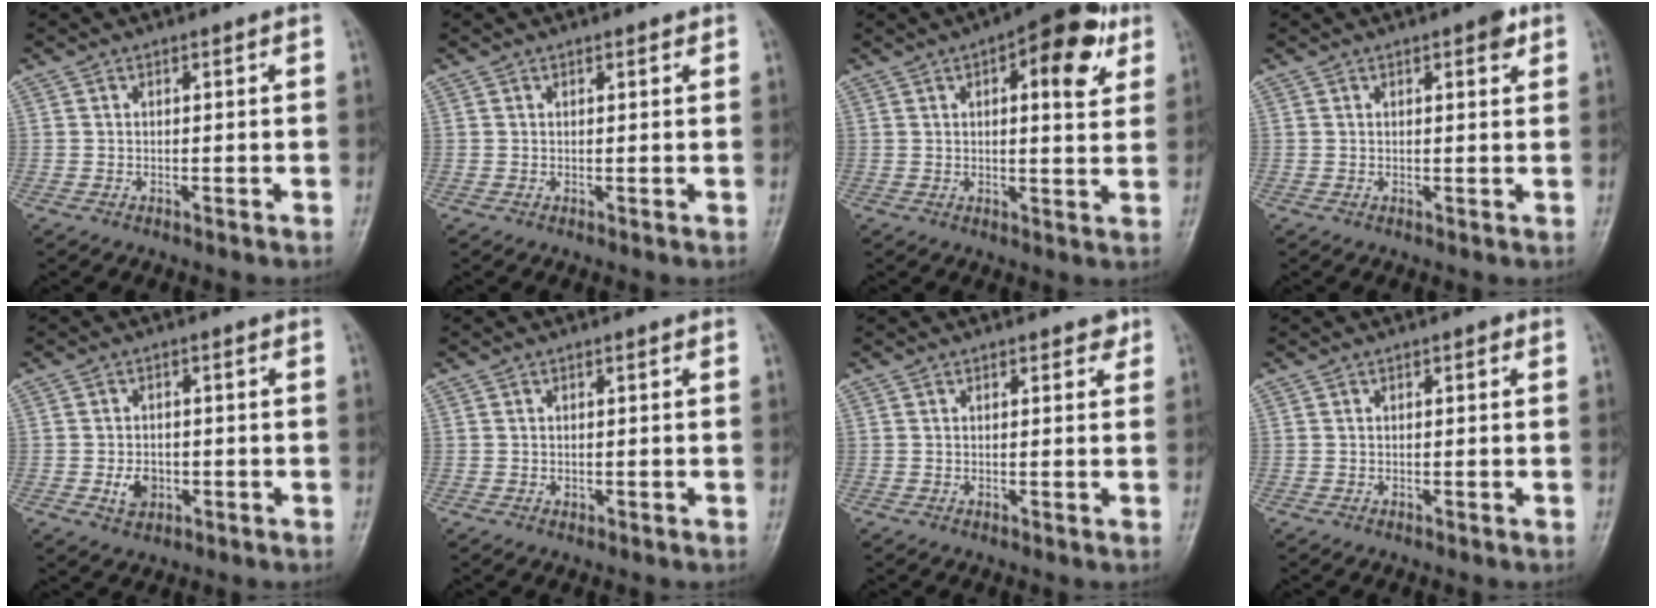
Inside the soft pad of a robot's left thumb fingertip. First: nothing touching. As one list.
[{"total": 0.9, "force": [0.6, 0.4, 0.6], "torque": [-0.007, -0.002, 0.007]}, {"total": 12.2, "force": [5.1, 4.7, 10.1], "torque": [-0.106, -0.003, 0.059]}, {"total": 2.8, "force": [1.5, 0.9, 2.1], "torque": [-0.022, -0.004, 0.016]}, {"total": 4.0, "force": [-1.0, 3.0, 2.4], "torque": [-0.031, 0.002, -0.015]}, {"total": 0.6, "force": [0.1, 0.5, 0.3], "torque": [-0.001, 0.000, 0.000]}, {"total": 1.7, "force": [1.2, 0.9, 0.9], "torque": [0.003, -0.004, 0.010]}, {"total": 0.8, "force": [0.3, 0.4, 0.7], "torque": [-0.008, 0.002, 0.003]}]